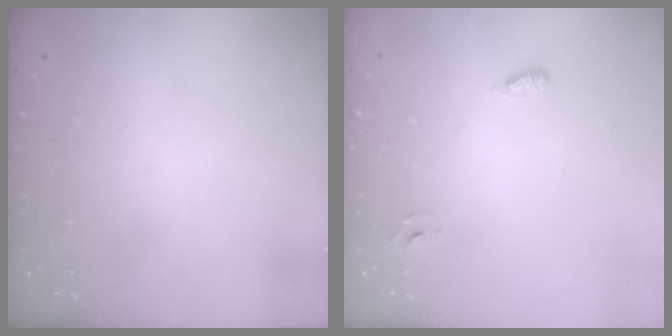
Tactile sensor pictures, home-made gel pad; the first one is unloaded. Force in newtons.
{"total": 2.6, "press": 2.5, "slide": 0.6}